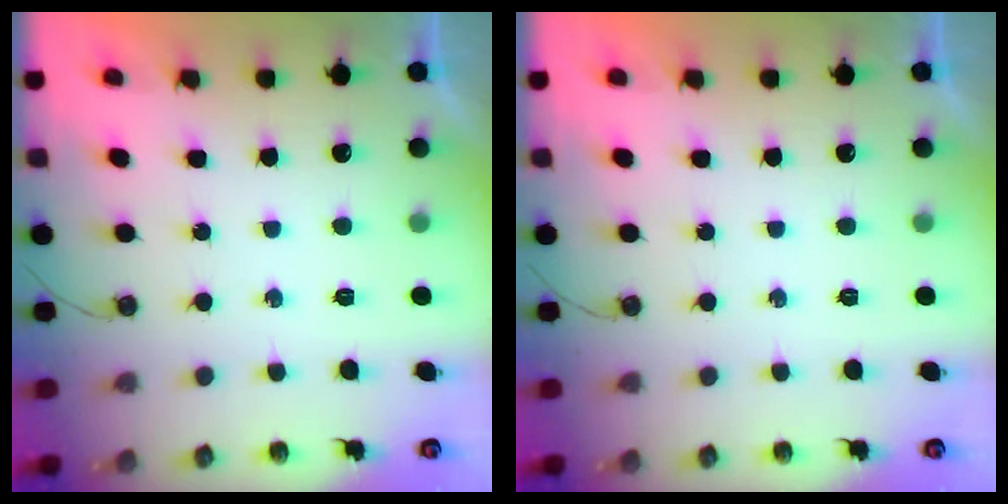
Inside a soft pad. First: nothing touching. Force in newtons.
{"total": 0.0}